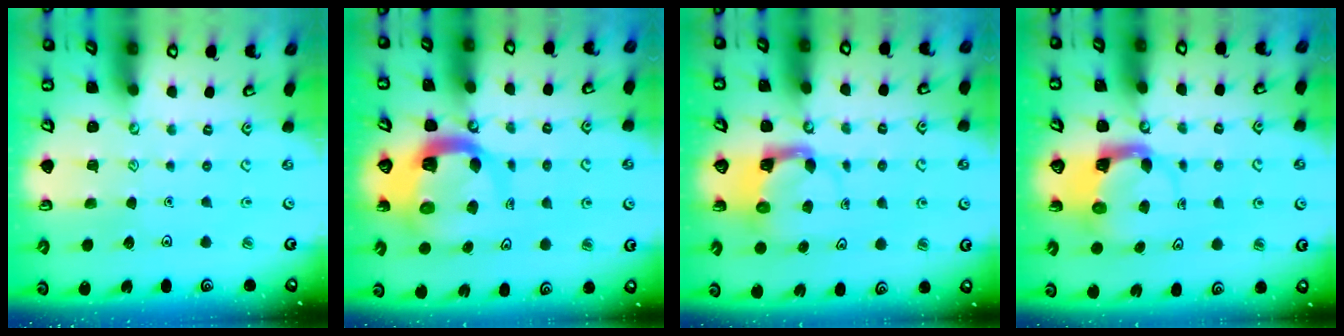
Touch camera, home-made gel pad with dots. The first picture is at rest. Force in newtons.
{"total": 10.0, "press": 9.9, "slide": 1.3}
{"total": 3.9, "press": 3.9, "slide": 0.7}
{"total": 4.2, "press": 4.2, "slide": 0.2}